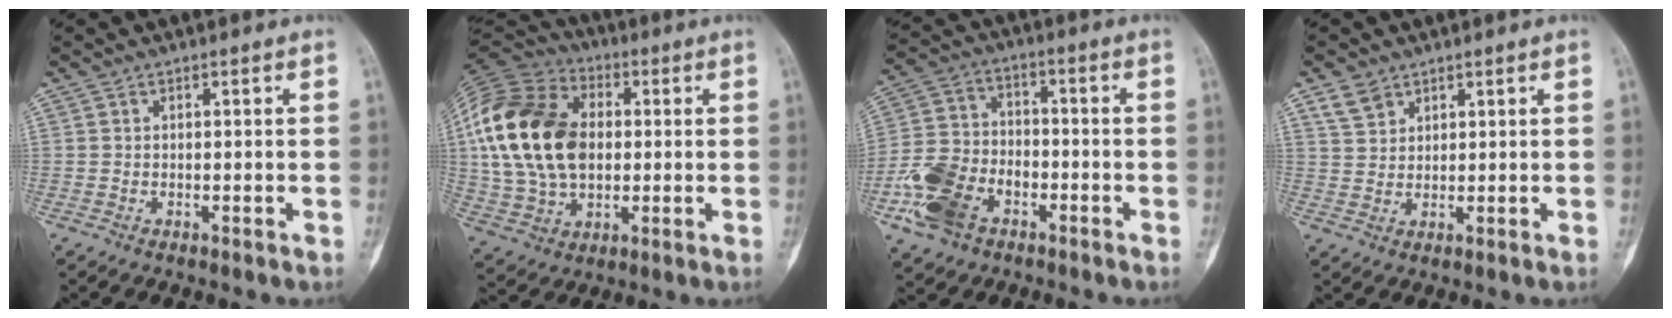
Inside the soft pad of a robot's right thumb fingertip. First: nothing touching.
{"total": 23.1, "force": [2.1, 15.5, 17.0], "torque": [-0.333, 0.005, 0.040]}
{"total": 12.8, "force": [-5.8, 8.8, 7.4], "torque": [-0.138, 0.027, -0.112]}
{"total": 3.8, "force": [2.6, 2.4, 1.3], "torque": [-0.016, -0.008, 0.056]}